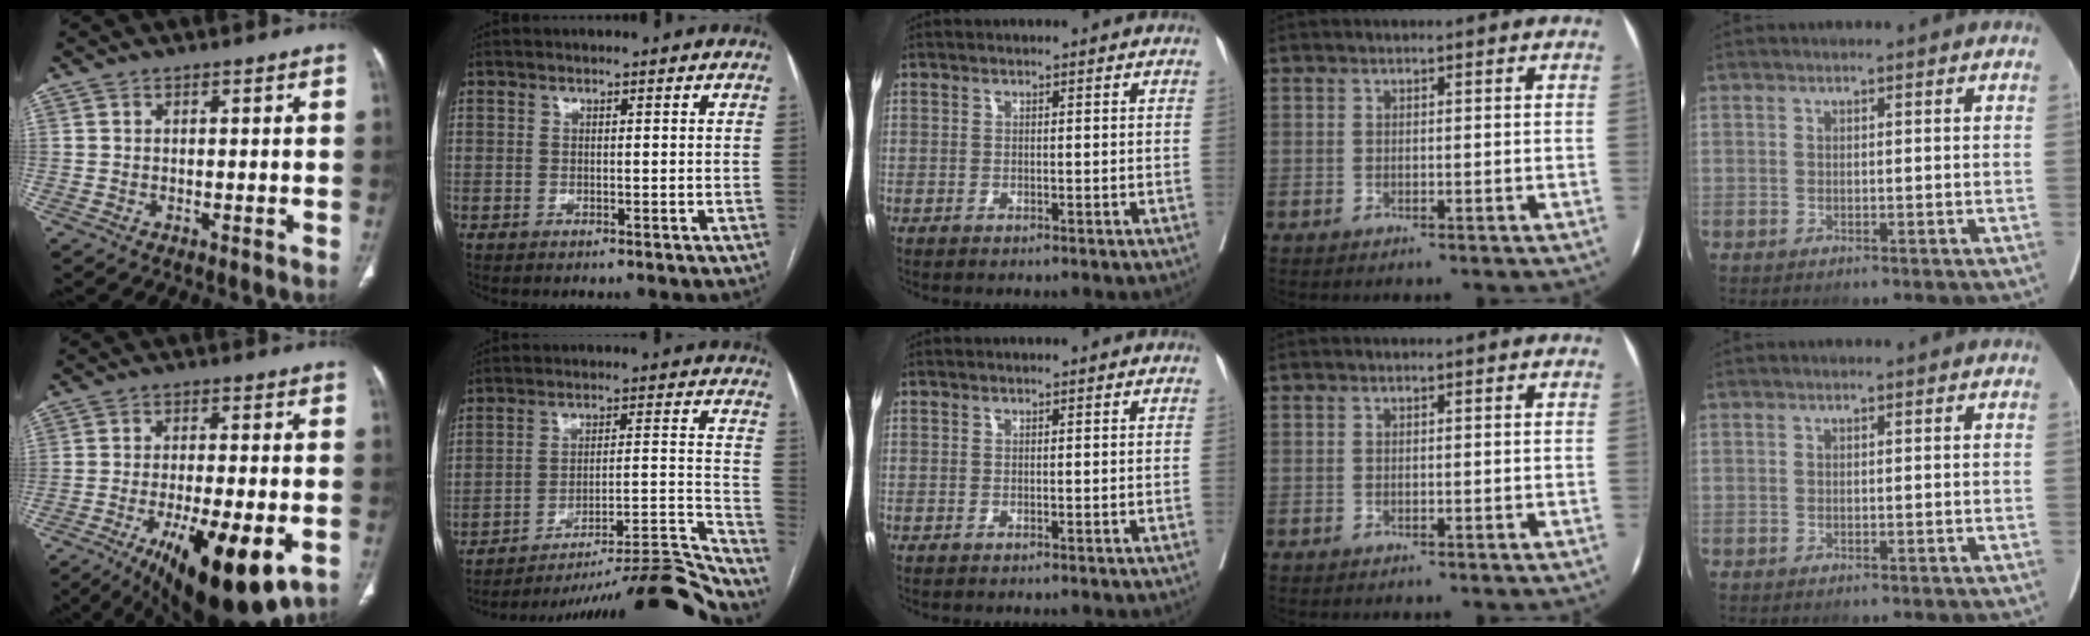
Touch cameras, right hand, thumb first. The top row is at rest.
{"thumb": {"total": 20.3, "force": [-8.8, 6.8, 16.9], "torque": [-0.231, -0.003, -0.124]}, "index": {"total": 23.6, "force": [-22.4, -0.5, 7.3], "torque": [-0.033, 0.018, -0.313]}}